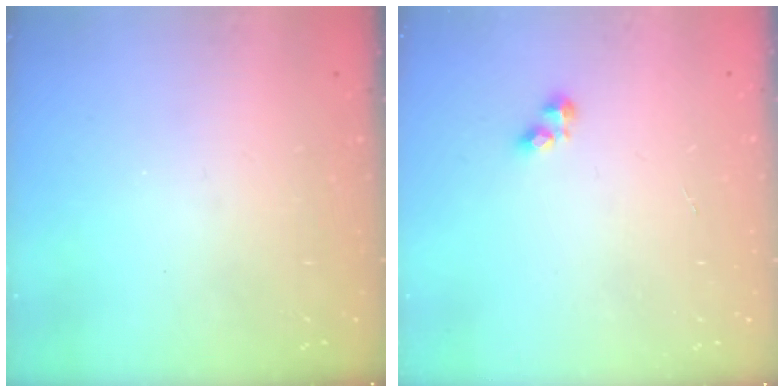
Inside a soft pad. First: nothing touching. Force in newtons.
{"total": 2.1, "press": 2.0, "slide": 0.3}